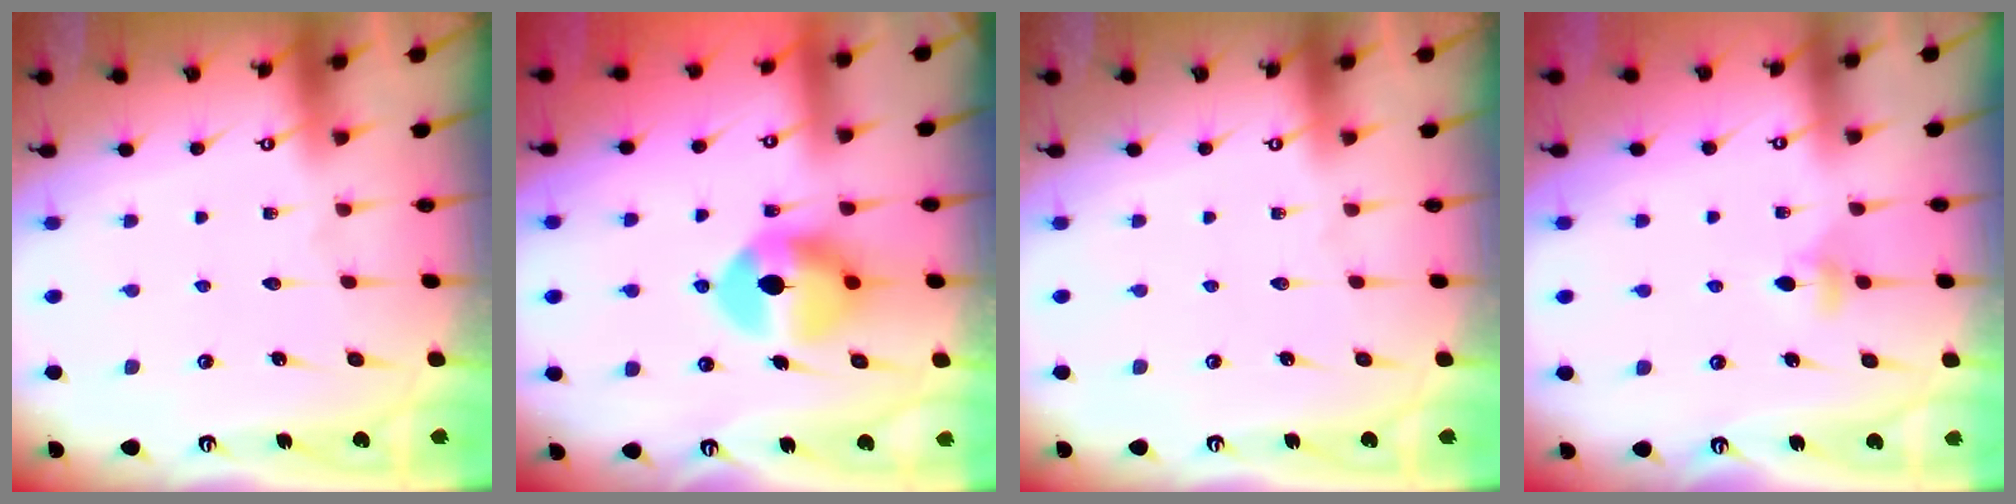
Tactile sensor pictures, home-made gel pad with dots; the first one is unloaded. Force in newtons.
{"total": 11.0, "press": 10.9, "slide": 1.3}
{"total": 0.0}
{"total": 4.0, "press": 3.9, "slide": 0.6}